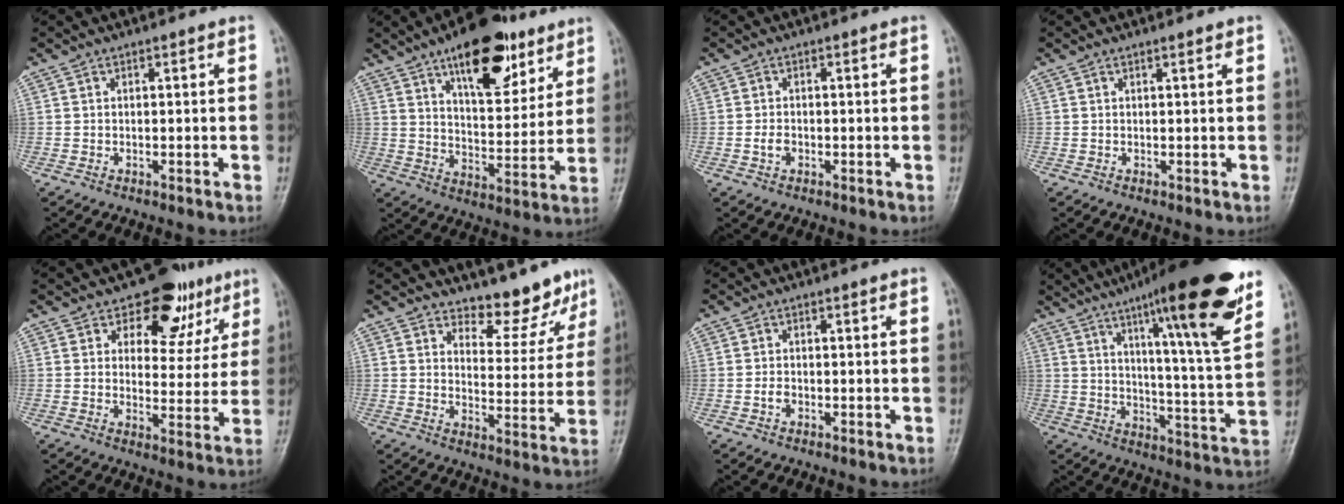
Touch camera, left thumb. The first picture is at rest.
{"total": 18.5, "force": [10.9, 8.1, 12.6], "torque": [-0.135, -0.048, 0.169]}
{"total": 1.9, "force": [-0.6, 1.3, 1.2], "torque": [-0.019, 0.005, -0.012]}
{"total": 0.7, "force": [0.5, 0.1, 0.4], "torque": [-0.008, -0.002, 0.008]}
{"total": 12.4, "force": [7.1, 7.9, 6.4], "torque": [-0.023, -0.027, 0.096]}
{"total": 9.0, "force": [7.9, 3.5, 2.4], "torque": [0.006, -0.071, 0.112]}
{"total": 1.5, "force": [-0.5, 1.1, 0.9], "torque": [-0.013, 0.004, -0.011]}
{"total": 22.7, "force": [13.5, 2.6, 18.1], "torque": [-0.242, -0.055, 0.200]}